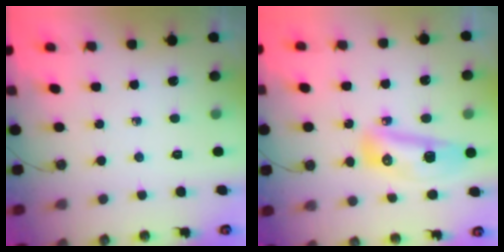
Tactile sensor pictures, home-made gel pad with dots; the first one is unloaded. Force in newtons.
{"total": 9.8, "press": 9.7, "slide": 1.3}